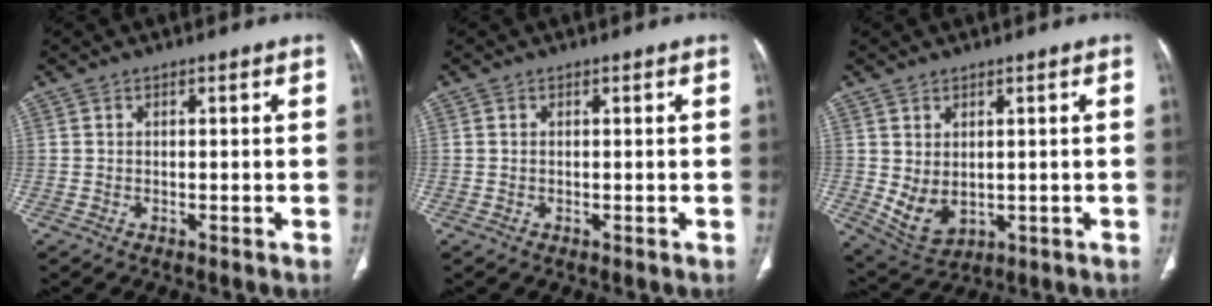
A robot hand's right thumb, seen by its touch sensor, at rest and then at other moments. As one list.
[{"total": 0.0}, {"total": 6.4, "force": [0.2, 4.2, 4.8], "torque": [-0.081, -0.009, 0.028]}]